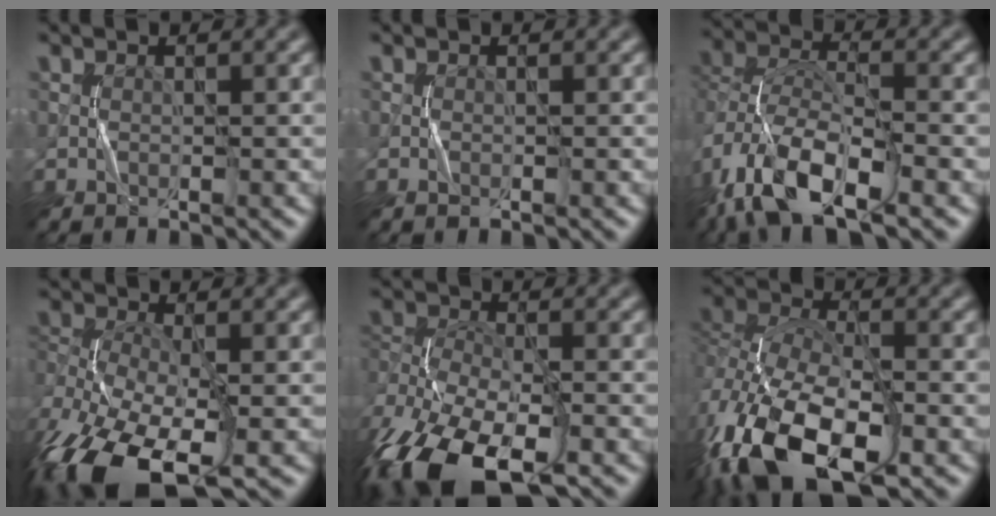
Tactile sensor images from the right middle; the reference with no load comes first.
{"total": 0.5, "force": [-0.2, 0.1, 0.4], "torque": [-0.013, 0.000, -0.003]}
{"total": 11.7, "force": [-7.1, 5.1, 7.8], "torque": [-0.155, -0.008, -0.132]}
{"total": 11.8, "force": [-6.9, 5.5, 7.9], "torque": [-0.180, -0.032, -0.127]}
{"total": 12.7, "force": [-8.9, 5.5, 7.2], "torque": [-0.153, -0.032, -0.152]}
{"total": 14.6, "force": [-7.6, 7.4, 10.0], "torque": [-0.227, -0.040, -0.135]}